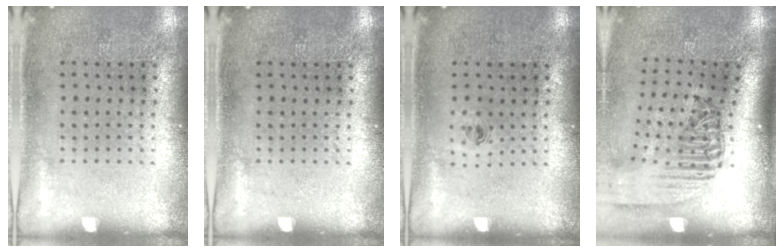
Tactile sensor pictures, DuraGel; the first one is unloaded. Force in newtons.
{"total": 0.0}
{"total": 0.5, "press": 0.3, "slide": 0.4}
{"total": 2.4, "press": 1.8, "slide": 1.7}